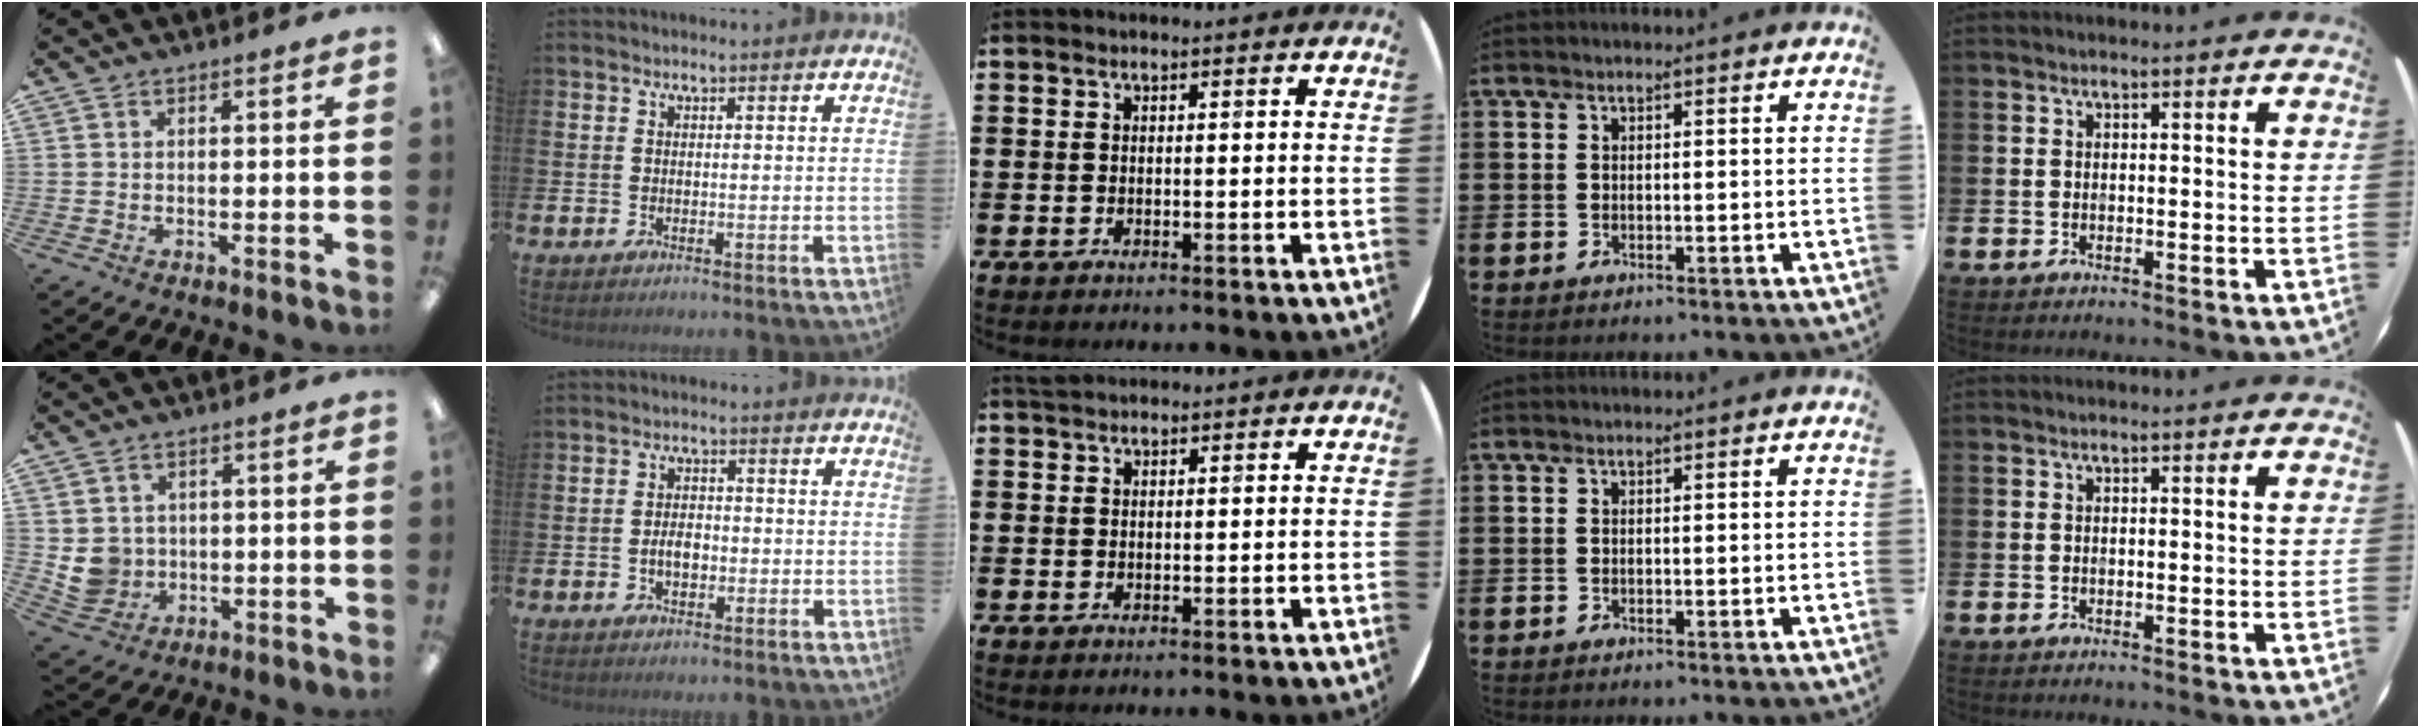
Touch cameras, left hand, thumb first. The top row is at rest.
{"thumb": {"total": 6.4, "force": [1.1, 6.0, 1.7], "torque": [-0.046, 0.003, 0.026]}, "index": {"total": 2.9, "force": [-0.6, 1.8, 2.2], "torque": [-0.023, -0.005, -0.017]}, "middle": {"total": 0.9, "force": [0.9, 0.3, 0.2], "torque": [-0.005, 0.003, 0.017]}}